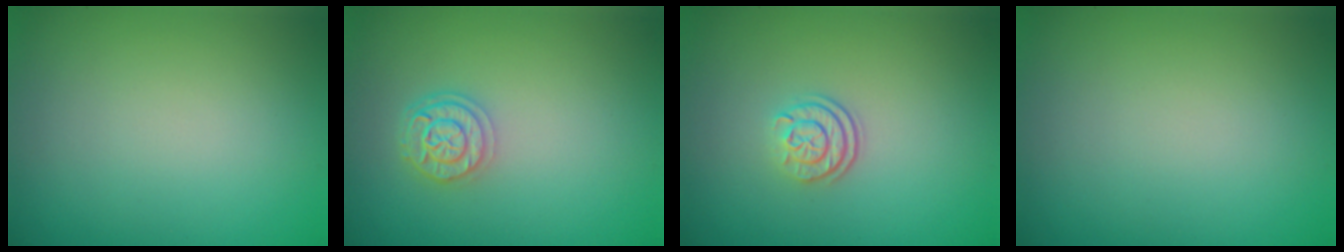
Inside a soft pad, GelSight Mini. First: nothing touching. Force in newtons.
{"total": 2.8, "press": 2.3, "slide": 1.5}
{"total": 2.4, "press": 1.8, "slide": 1.6}
{"total": 0.0}